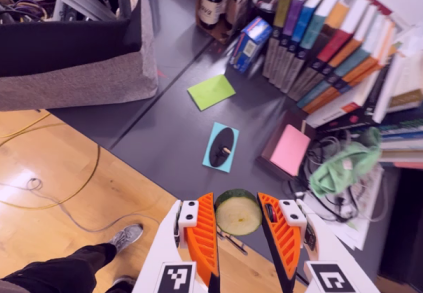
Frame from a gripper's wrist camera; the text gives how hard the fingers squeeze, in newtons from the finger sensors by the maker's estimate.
{"total": 8.3, "left": 8.7, "right": 7.9}